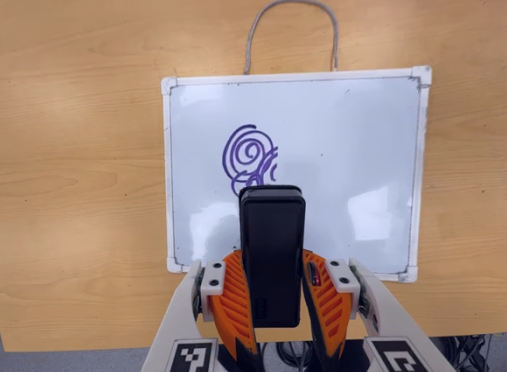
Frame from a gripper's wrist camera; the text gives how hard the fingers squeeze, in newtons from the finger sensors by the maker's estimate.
{"total": 9.4, "left": 6.7, "right": 12.0}